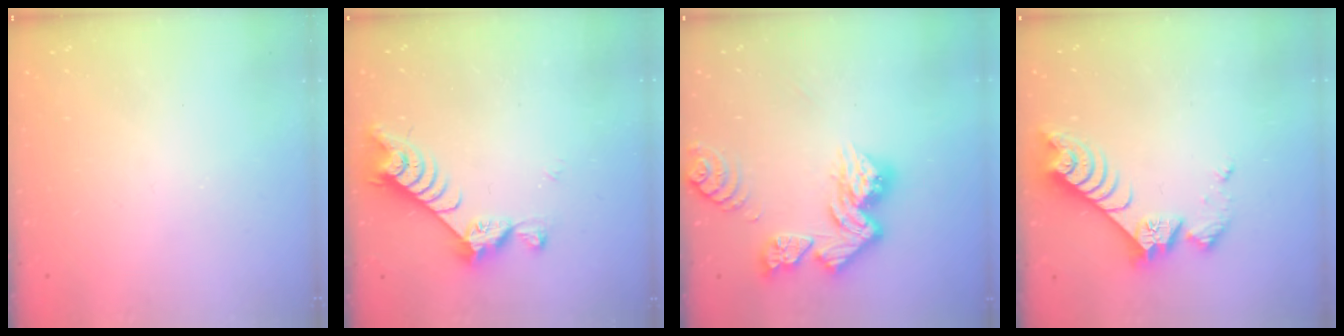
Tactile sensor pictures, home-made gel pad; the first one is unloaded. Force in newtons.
{"total": 7.2, "press": 7.2, "slide": 1.0}
{"total": 13.6, "press": 13.5, "slide": 1.6}
{"total": 8.4, "press": 8.4, "slide": 0.3}